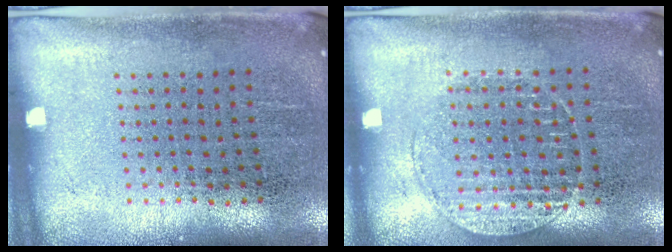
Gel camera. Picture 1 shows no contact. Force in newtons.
{"total": 1.1, "press": 1.1, "slide": 0.4}